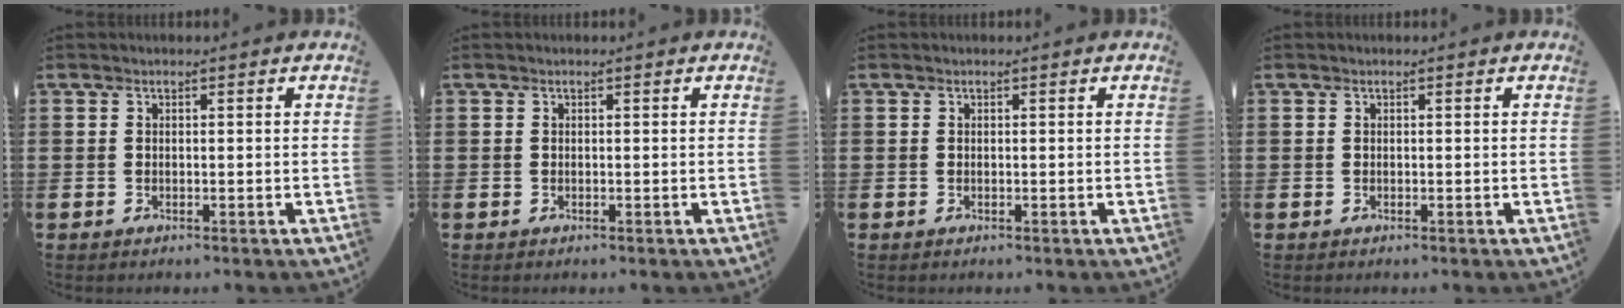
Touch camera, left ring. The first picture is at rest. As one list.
[{"total": 0.0}, {"total": 0.0}, {"total": 0.0}]